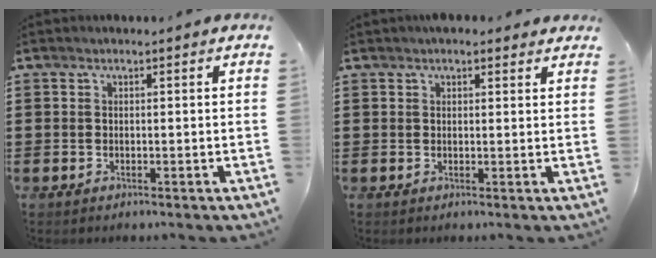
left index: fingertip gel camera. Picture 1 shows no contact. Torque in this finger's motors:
{"motor_torque": [2.14, 0.00, 0.70, 0.06]}